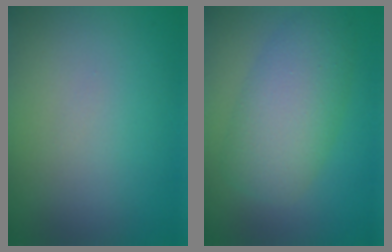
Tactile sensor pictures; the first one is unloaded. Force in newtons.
{"total": 5.8, "press": 5.8, "slide": 0.3}